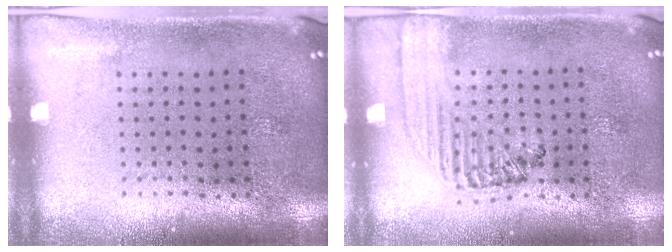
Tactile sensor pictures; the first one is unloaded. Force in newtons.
{"total": 1.4, "press": 1.2, "slide": 0.6}